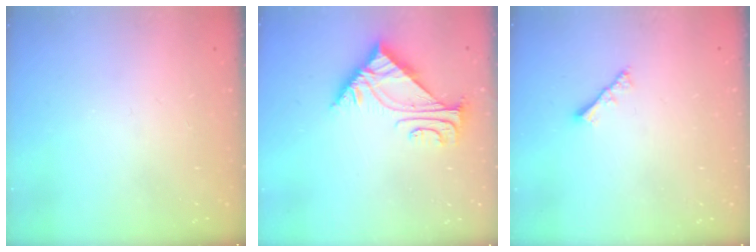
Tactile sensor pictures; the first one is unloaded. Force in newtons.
{"total": 4.9, "press": 4.8, "slide": 0.8}
{"total": 2.5, "press": 2.4, "slide": 0.5}